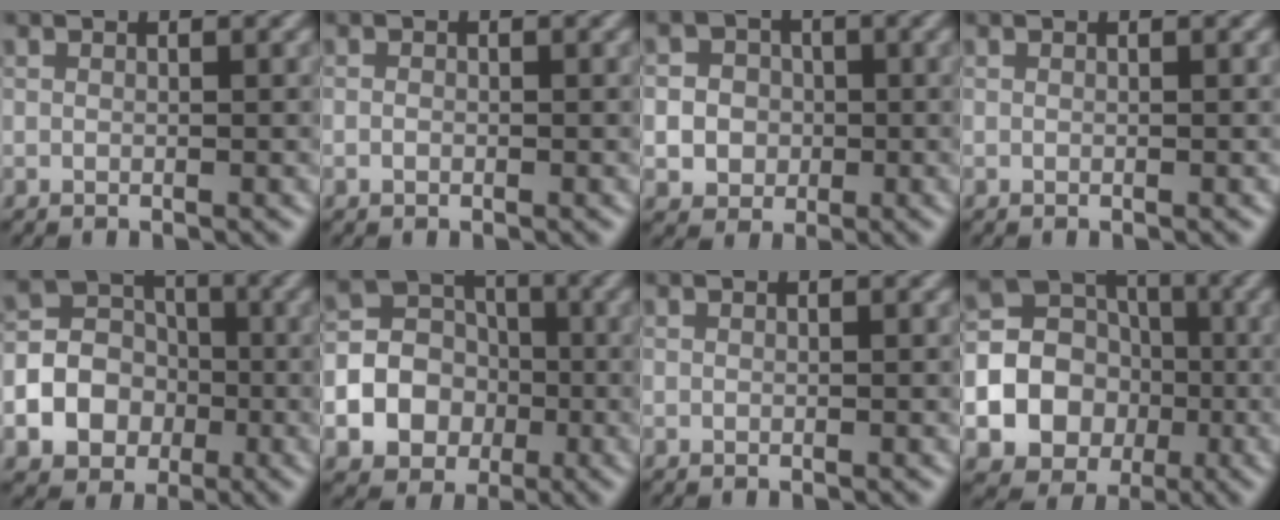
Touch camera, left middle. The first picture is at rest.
{"total": 0.6, "force": [-0.2, 0.4, 0.3], "torque": [-0.004, -0.001, -0.005]}
{"total": 5.2, "force": [-0.1, 4.9, 1.7], "torque": [-0.016, 0.025, -0.018]}
{"total": 0.0}
{"total": 7.3, "force": [-2.4, 6.2, 3.0], "torque": [-0.049, -0.002, -0.064]}
{"total": 8.9, "force": [-2.7, 7.9, 3.2], "torque": [-0.063, -0.007, -0.067]}
{"total": 0.0}
{"total": 16.4, "force": [-3.4, 15.3, 4.5], "torque": [-0.126, -0.018, -0.072]}